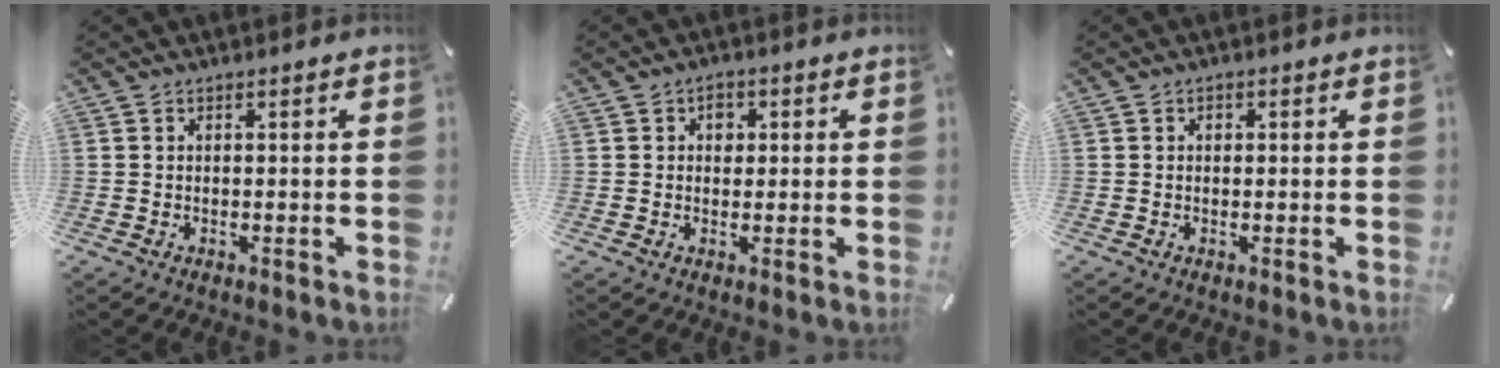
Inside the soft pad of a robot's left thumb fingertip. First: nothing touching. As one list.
[{"total": 2.5, "force": [0.5, 2.1, 1.2], "torque": [-0.002, -0.001, 0.000]}, {"total": 0.7, "force": [0.2, 0.6, 0.2], "torque": [0.004, 0.001, 0.000]}]